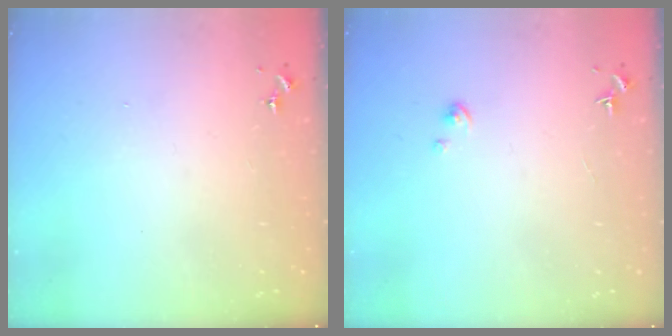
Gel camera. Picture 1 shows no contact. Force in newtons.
{"total": 1.8, "press": 1.8, "slide": 0.2}